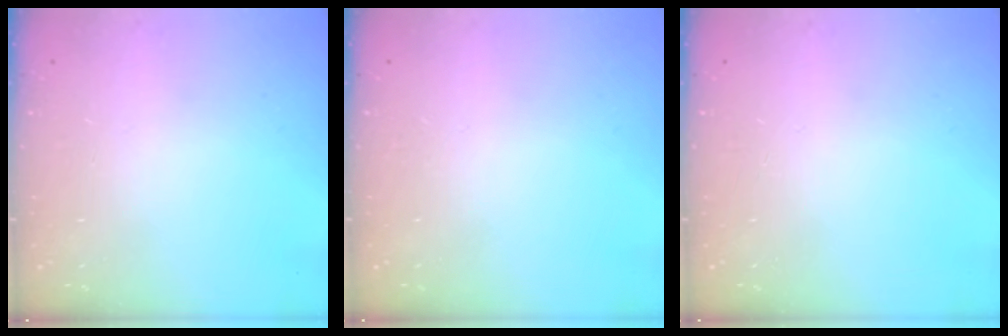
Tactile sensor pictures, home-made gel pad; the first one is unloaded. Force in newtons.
{"total": 0.0}
{"total": 0.0}